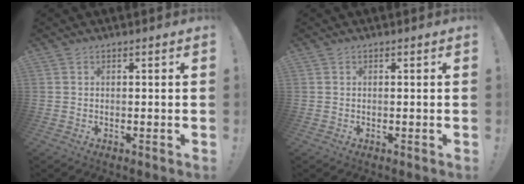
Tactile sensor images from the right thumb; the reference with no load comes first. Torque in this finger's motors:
{"motor_torque": [-0.10, -0.50, 0.20, -0.38, 0.00]}